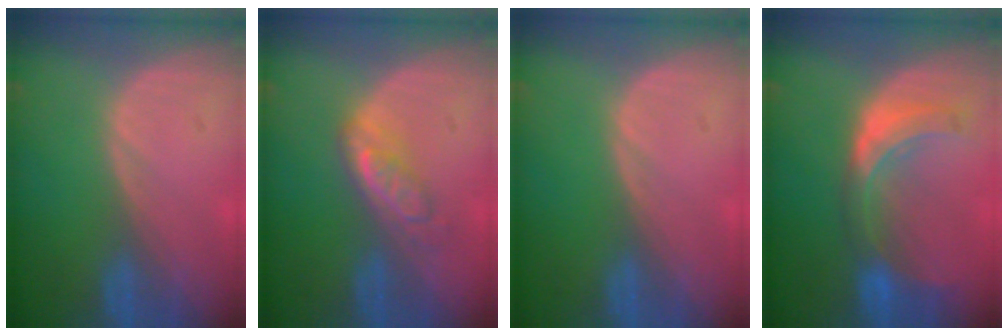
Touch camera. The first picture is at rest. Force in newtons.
{"total": 5.0, "press": 4.6, "slide": 1.9}
{"total": 0.0}
{"total": 8.0, "press": 7.0, "slide": 3.8}